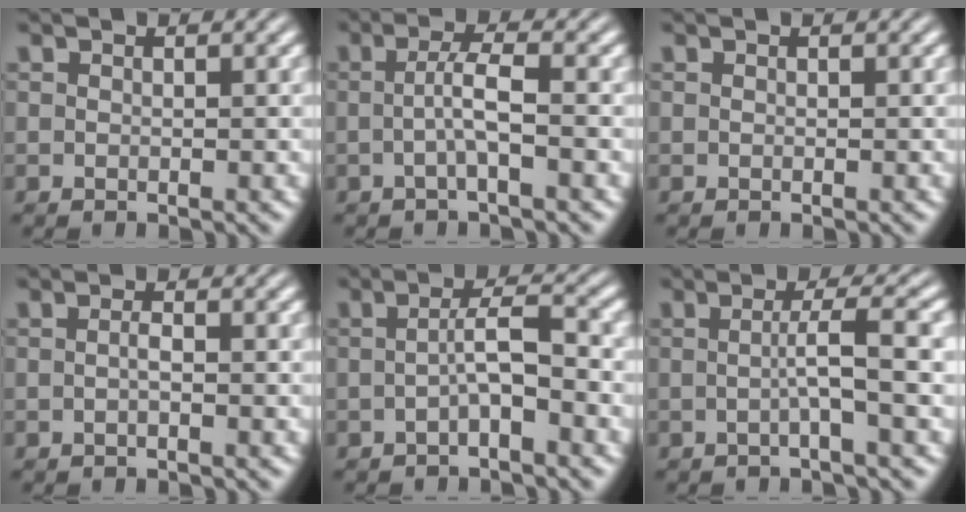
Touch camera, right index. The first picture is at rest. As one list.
[{"total": 2.6, "force": [-0.7, -0.8, 2.3], "torque": [-0.037, 0.001, -0.010]}, {"total": 0.0}, {"total": 1.0, "force": [-0.6, -0.4, 0.7], "torque": [-0.012, -0.004, -0.007]}, {"total": 2.5, "force": [-1.1, -0.7, 2.2], "torque": [-0.028, 0.001, -0.017]}, {"total": 2.7, "force": [-0.5, -1.4, 2.2], "torque": [-0.027, 0.003, -0.008]}]